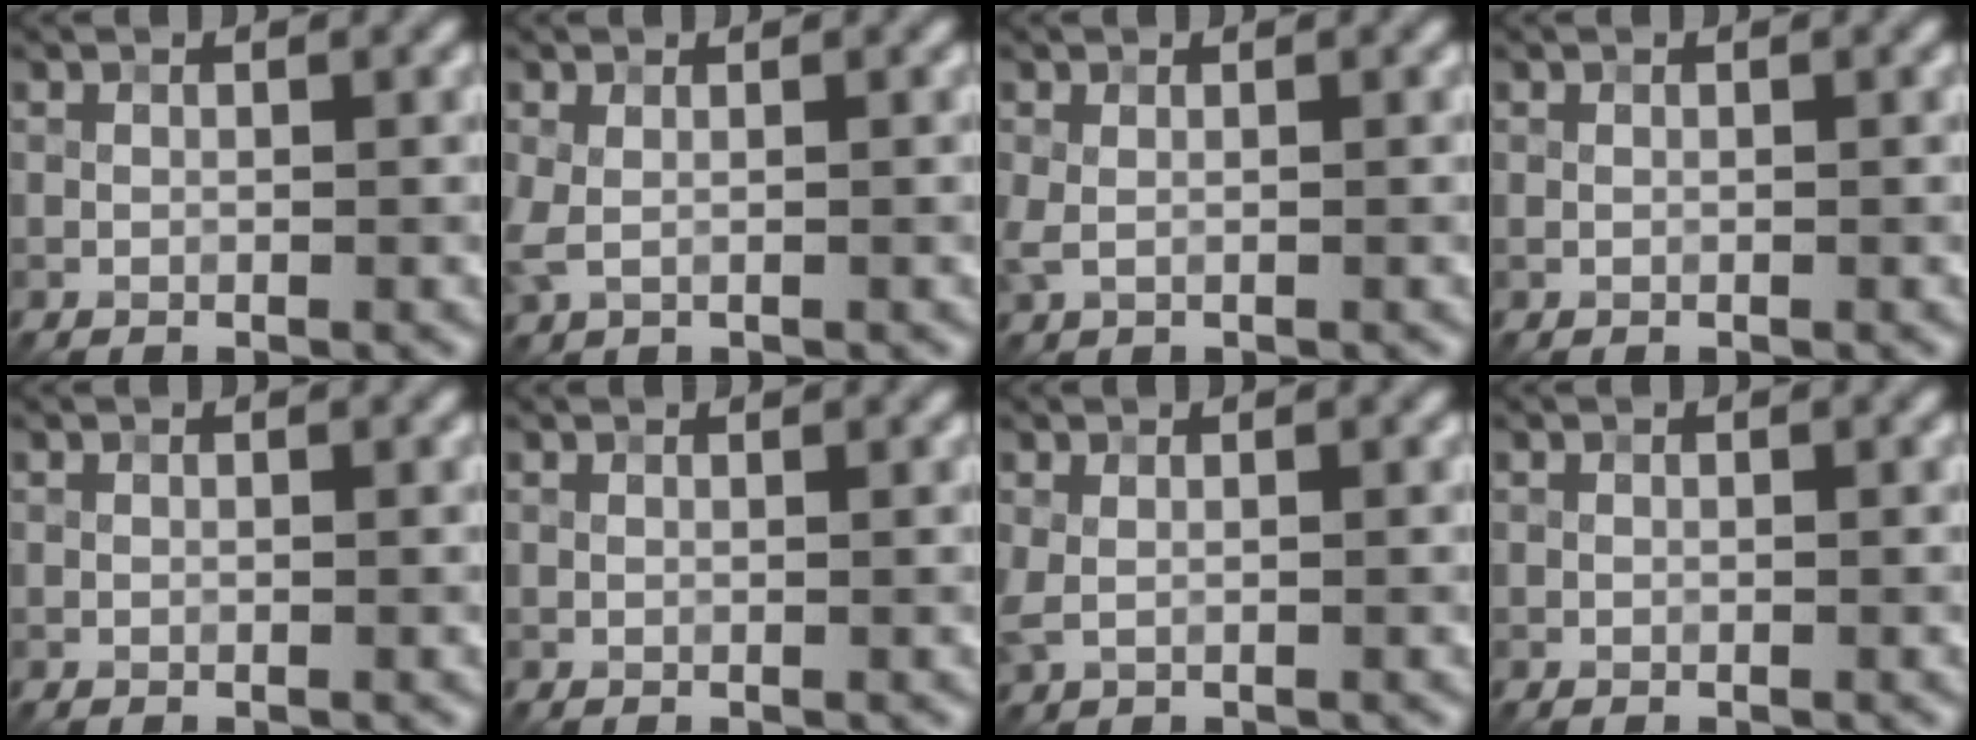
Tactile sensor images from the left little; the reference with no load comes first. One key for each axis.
{"total": 1.5, "fx": 0.3, "fy": 0.7, "fz": 1.3, "tx": -0.033, "ty": 0.002, "tz": 0.003}
{"total": 1.1, "fx": 0.2, "fy": 0.5, "fz": 0.9, "tx": -0.023, "ty": 0.001, "tz": 0.003}
{"total": 0.0}
{"total": 0.0}
{"total": 0.8, "fx": 0.8, "fy": 0.1, "fz": 0.2, "tx": -0.011, "ty": -0.006, "tz": 0.005}
{"total": 1.2, "fx": 0.4, "fy": 0.5, "fz": 1.0, "tx": -0.022, "ty": 0.002, "tz": 0.008}
{"total": 0.0}